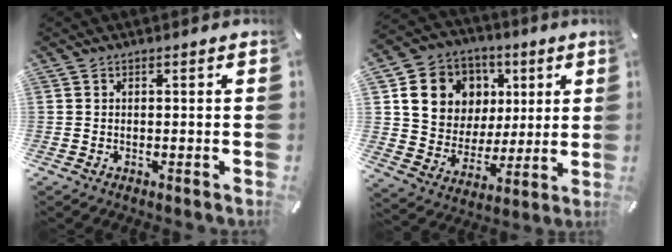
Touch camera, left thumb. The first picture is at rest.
{"total": 14.2, "force": [4.9, 12.6, 4.1], "torque": [-0.064, -0.022, 0.100]}